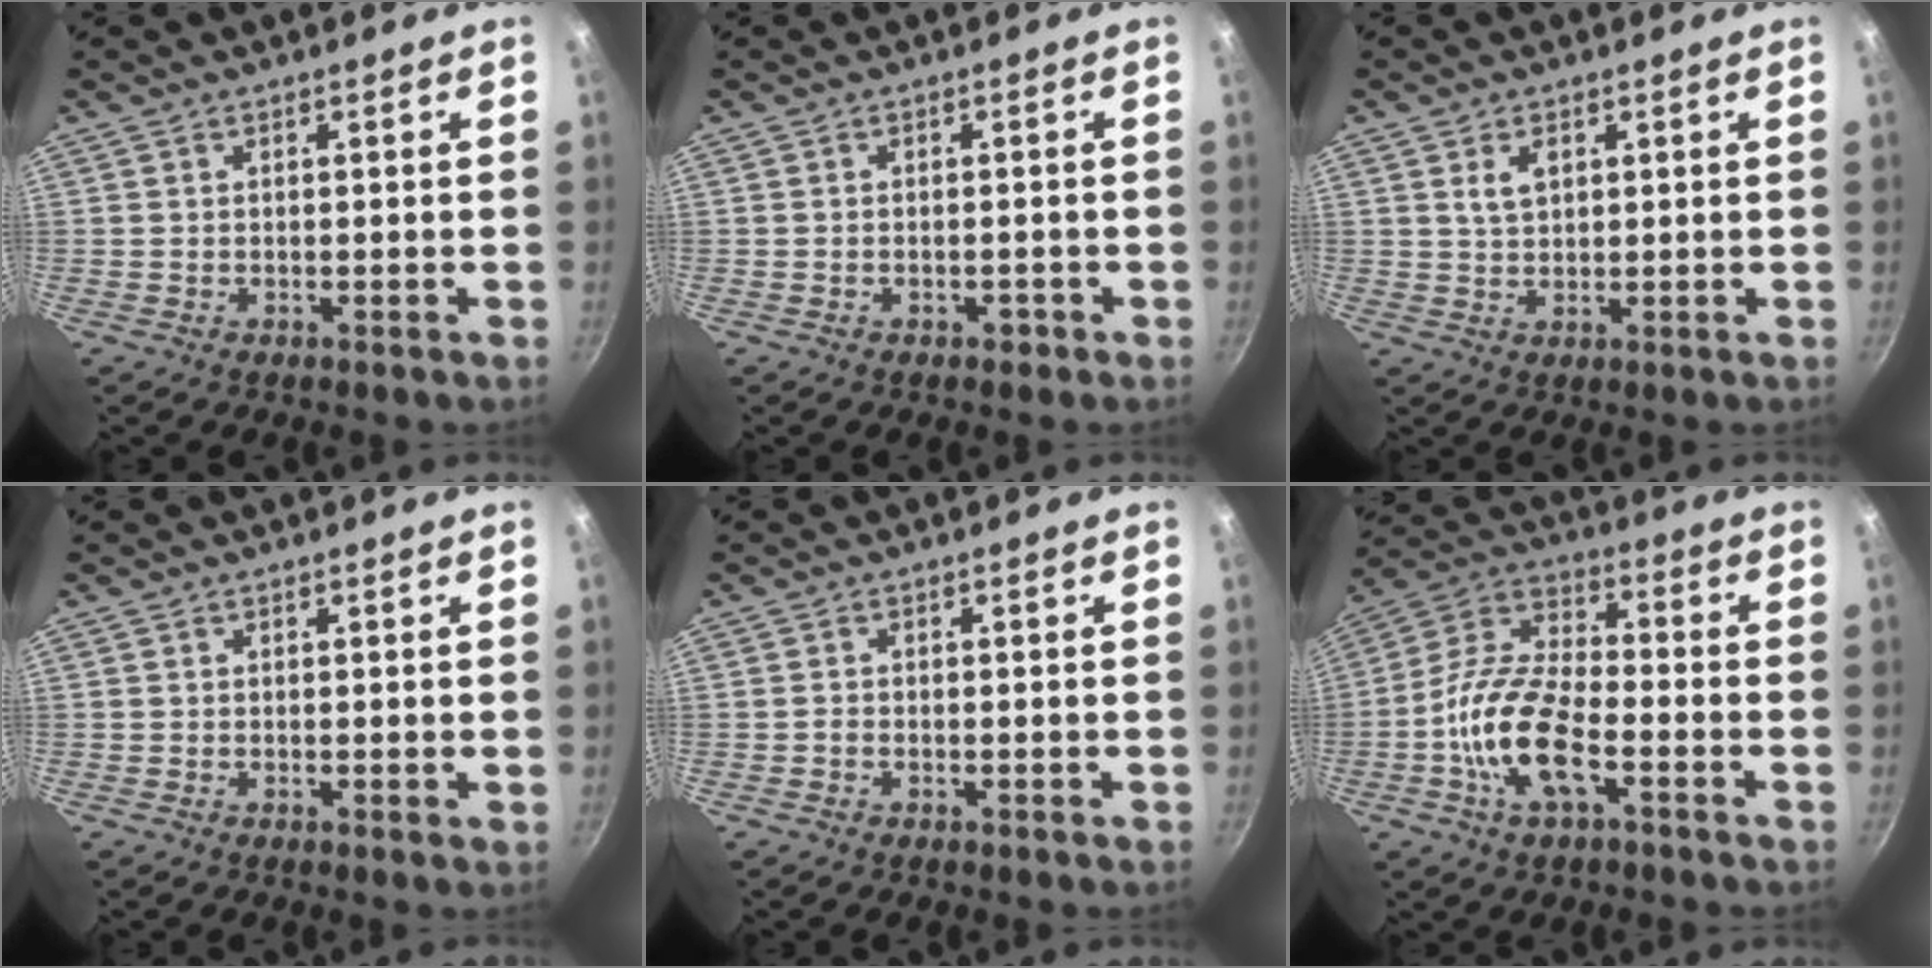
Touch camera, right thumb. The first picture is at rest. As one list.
[{"total": 1.3, "force": [-0.8, 0.8, 0.6], "torque": [-0.006, 0.009, -0.007]}, {"total": 5.4, "force": [1.2, 3.1, 4.2], "torque": [-0.069, 0.003, 0.024]}, {"total": 0.0}, {"total": 0.6, "force": [-0.4, 0.3, 0.2], "torque": [-0.005, 0.003, -0.012]}, {"total": 15.0, "force": [-5.0, 6.6, 12.4], "torque": [-0.232, 0.038, -0.112]}]